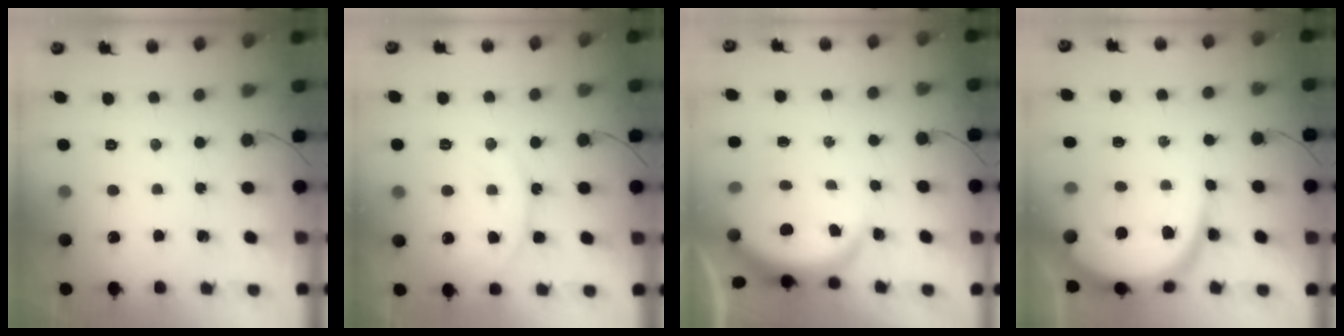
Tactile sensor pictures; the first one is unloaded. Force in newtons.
{"total": 12.9, "press": 12.9, "slide": 1.0}
{"total": 3.8, "press": 3.8, "slide": 0.3}
{"total": 13.1, "press": 13.0, "slide": 1.0}